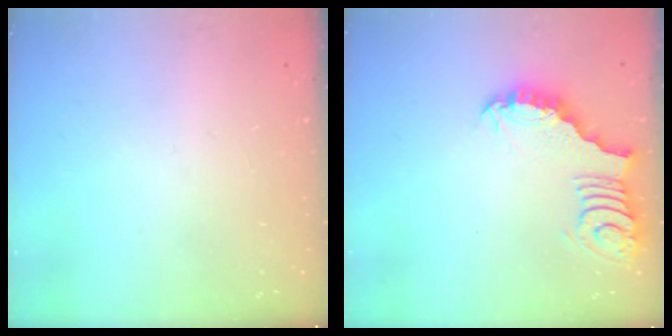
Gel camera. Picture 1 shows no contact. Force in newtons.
{"total": 3.8, "press": 3.7, "slide": 0.8}